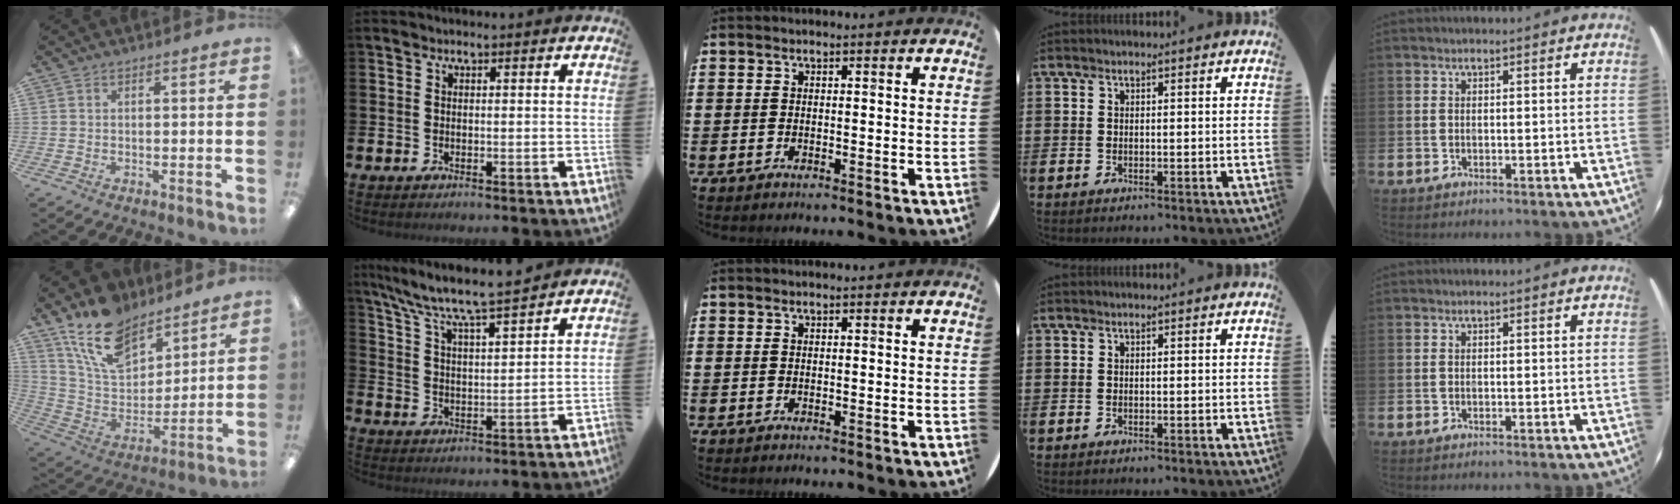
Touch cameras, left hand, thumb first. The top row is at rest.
{"thumb": {"total": 16.6, "force": [12.2, 8.6, 7.2], "torque": [-0.145, -0.061, 0.228]}, "index": {"total": 7.7, "force": [7.2, 0.2, 2.7], "torque": [-0.086, -0.051, 0.123]}}